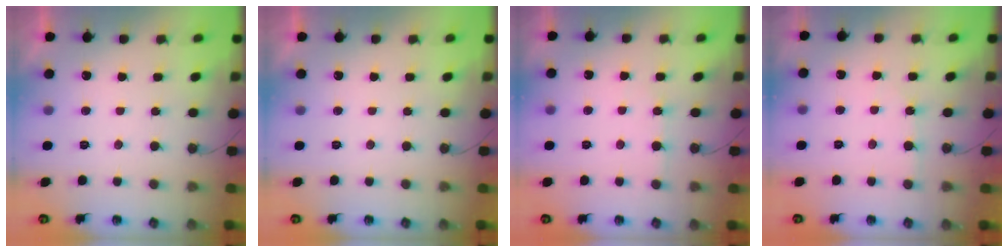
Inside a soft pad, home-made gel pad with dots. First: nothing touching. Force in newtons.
{"total": 0.0}
{"total": 3.9, "press": 3.9, "slide": 0.5}
{"total": 3.7, "press": 3.7, "slide": 0.4}